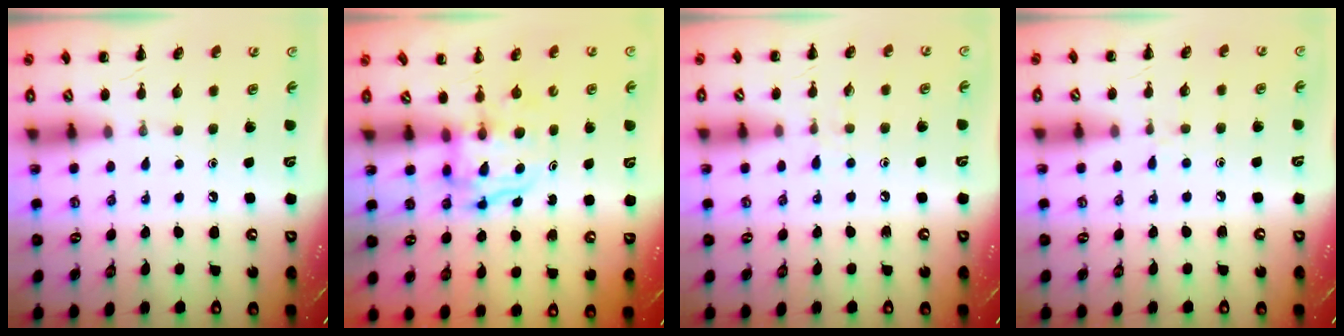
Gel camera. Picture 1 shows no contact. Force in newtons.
{"total": 3.5, "press": 3.4, "slide": 0.3}
{"total": 4.7, "press": 4.2, "slide": 1.9}
{"total": 3.8, "press": 3.5, "slide": 1.4}